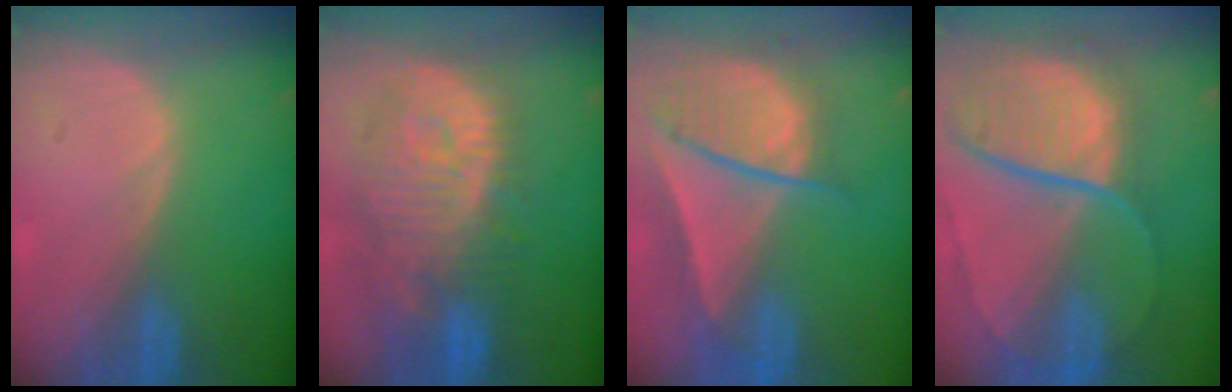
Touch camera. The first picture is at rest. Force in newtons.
{"total": 12.4, "press": 11.0, "slide": 5.7}
{"total": 9.4, "press": 8.1, "slide": 4.7}
{"total": 11.0, "press": 9.2, "slide": 6.1}